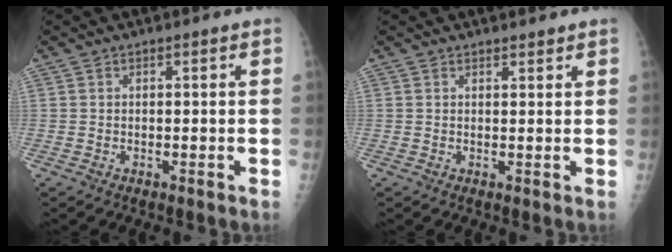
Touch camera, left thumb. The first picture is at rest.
{"total": 1.4, "force": [1.2, 0.5, 0.4], "torque": [0.000, -0.009, 0.016]}